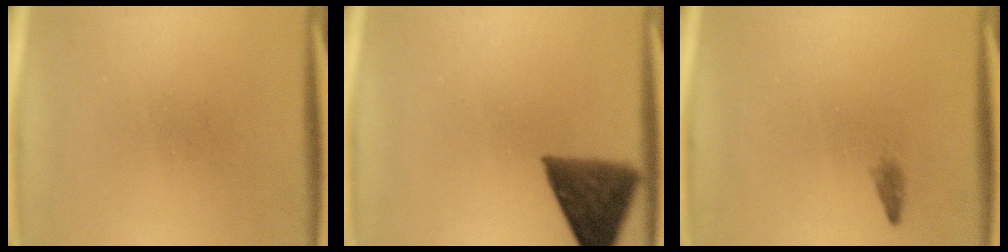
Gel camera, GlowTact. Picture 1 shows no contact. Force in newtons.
{"total": 10.3}
{"total": 0.8}